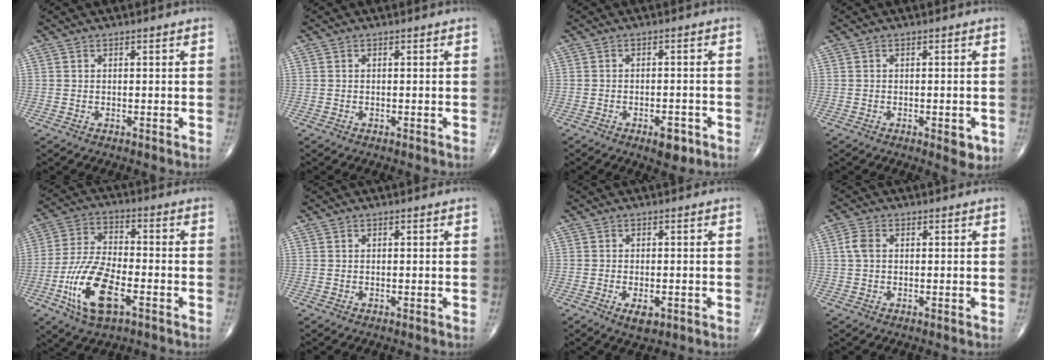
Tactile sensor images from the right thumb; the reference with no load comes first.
{"total": 0.0}
{"total": 4.1, "force": [-2.3, 1.8, 2.9], "torque": [-0.030, 0.008, -0.028]}
{"total": 3.3, "force": [-1.3, 1.4, 2.7], "torque": [-0.022, -0.003, -0.013]}
{"total": 14.2, "force": [-5.7, 6.0, 11.5], "torque": [-0.232, 0.018, -0.105]}
{"total": 0.0}
{"total": 3.4, "force": [-1.4, 1.6, 2.7], "torque": [-0.041, -0.001, -0.017]}
{"total": 2.8, "force": [0.4, 1.9, 2.1], "torque": [-0.049, 0.007, 0.003]}